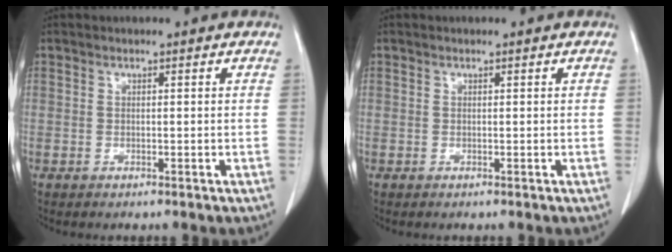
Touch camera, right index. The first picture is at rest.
{"total": 0.0}